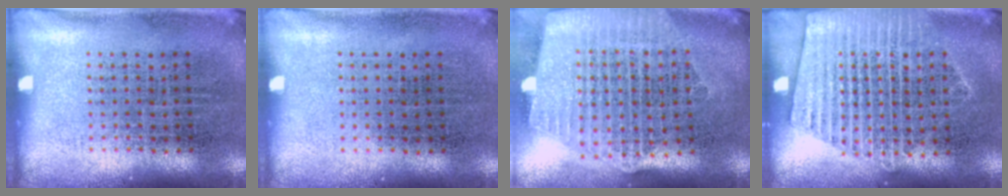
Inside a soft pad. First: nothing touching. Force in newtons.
{"total": 0.0}
{"total": 2.6, "press": 2.2, "slide": 1.4}
{"total": 1.7, "press": 1.6, "slide": 0.4}